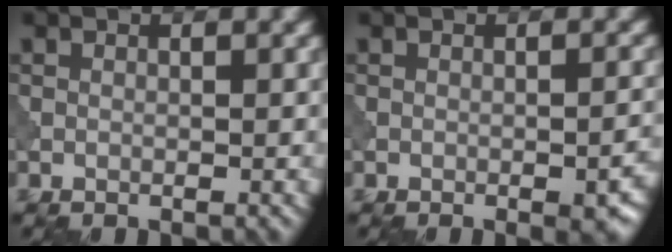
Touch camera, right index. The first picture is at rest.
{"total": 3.8, "force": [-1.9, 1.3, 3.0], "torque": [-0.037, -0.004, -0.018]}